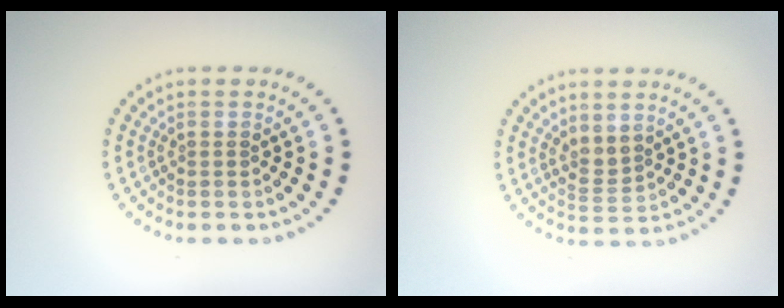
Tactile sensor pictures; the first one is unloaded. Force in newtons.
{"total": 1.9, "press": 1.5, "slide": 1.1}